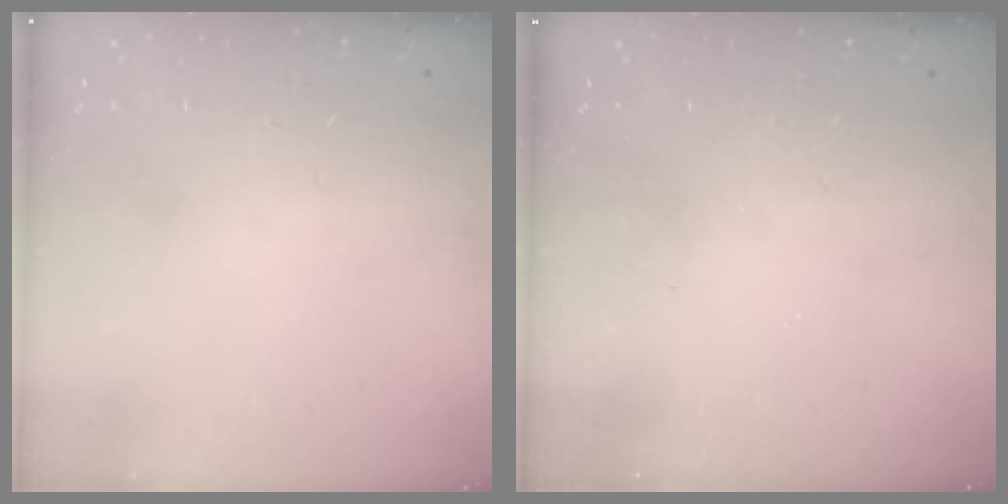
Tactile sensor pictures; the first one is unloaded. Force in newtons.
{"total": 2.3, "press": 2.2, "slide": 0.7}